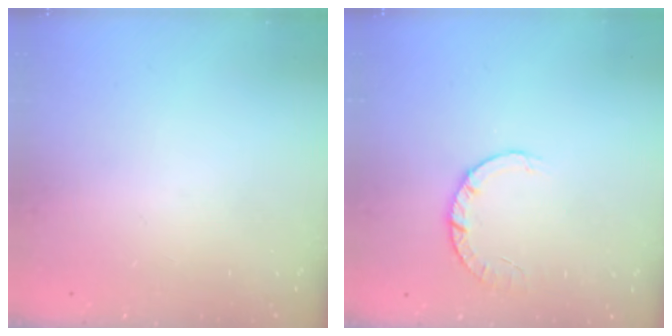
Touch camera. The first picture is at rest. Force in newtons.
{"total": 2.8, "press": 2.8, "slide": 0.4}